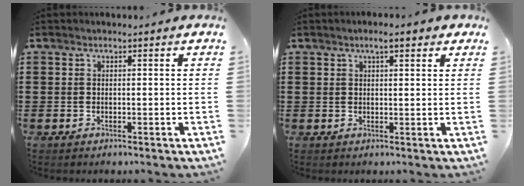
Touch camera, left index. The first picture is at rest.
{"total": 3.3, "force": [2.1, 0.7, 2.5], "torque": [-0.043, 0.003, 0.034]}